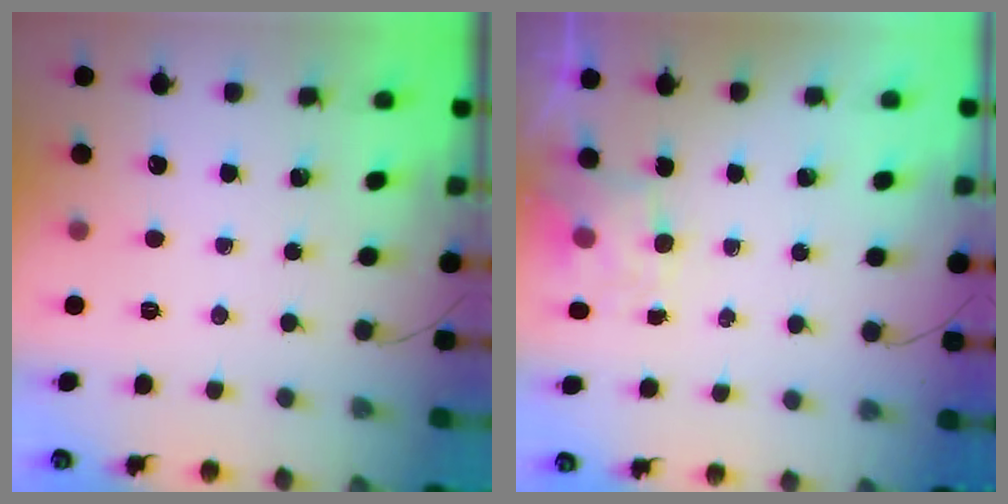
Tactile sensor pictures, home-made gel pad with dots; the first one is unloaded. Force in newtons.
{"total": 3.6, "press": 3.5, "slide": 0.9}